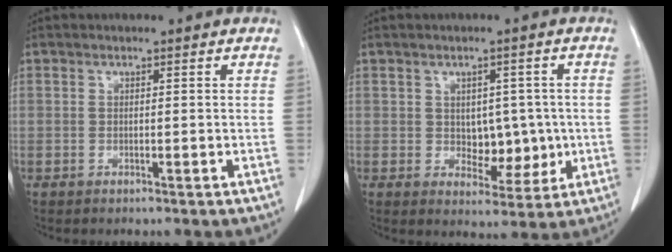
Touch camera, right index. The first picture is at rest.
{"total": 5.5, "force": [0.0, 3.6, 4.1], "torque": [-0.044, 0.003, 0.011]}